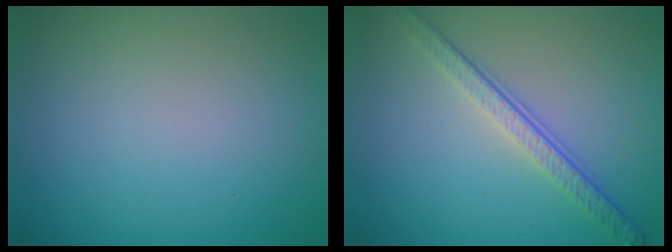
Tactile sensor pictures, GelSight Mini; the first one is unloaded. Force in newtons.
{"total": 3.9, "press": 2.7, "slide": 2.8}